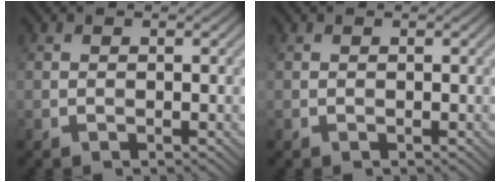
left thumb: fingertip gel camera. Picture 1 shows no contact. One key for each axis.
{"total": 0.0}